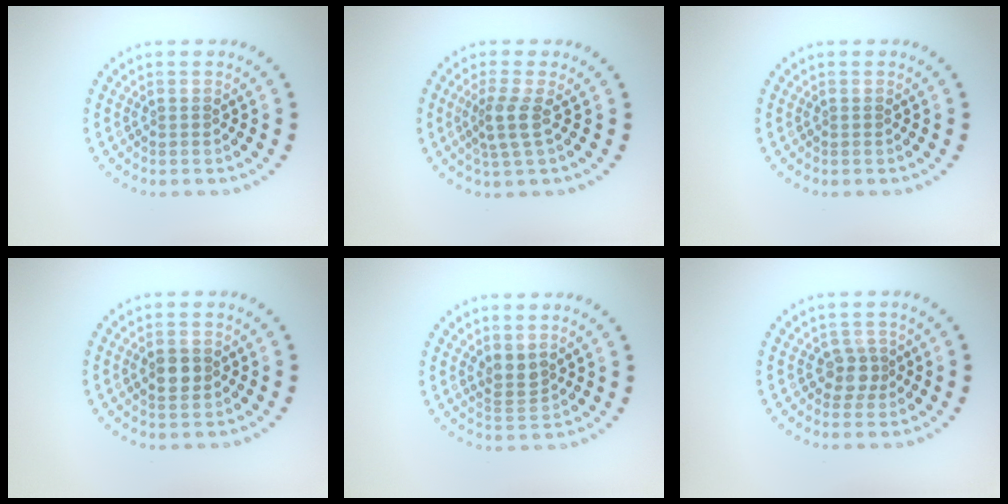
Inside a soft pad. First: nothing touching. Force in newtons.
{"total": 2.5, "press": 1.9, "slide": 1.6}
{"total": 0.0}
{"total": 2.7, "press": 2.7, "slide": 0.1}
{"total": 1.9, "press": 1.6, "slide": 1.1}
{"total": 2.0, "press": 1.7, "slide": 1.1}